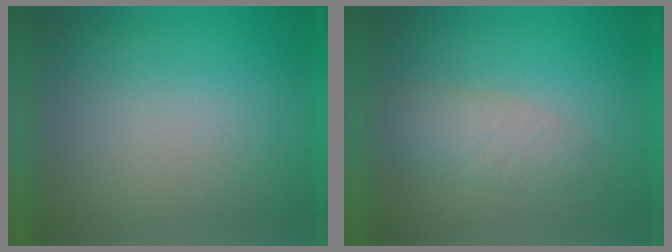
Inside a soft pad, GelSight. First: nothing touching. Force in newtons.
{"total": 2.9}